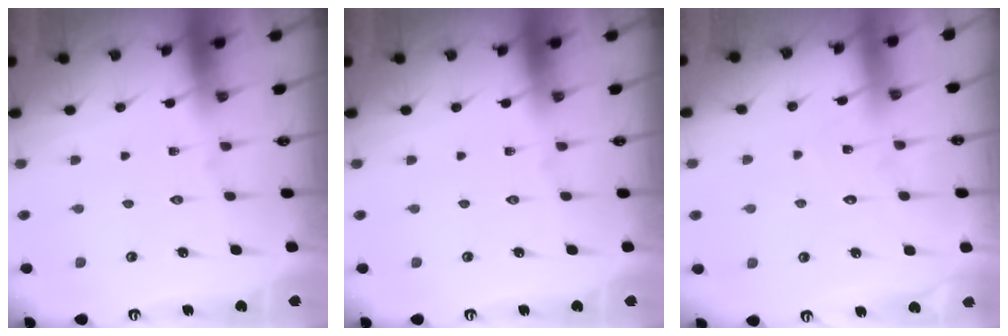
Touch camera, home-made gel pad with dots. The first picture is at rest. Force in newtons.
{"total": 0.0}
{"total": 5.2, "press": 5.2, "slide": 0.6}